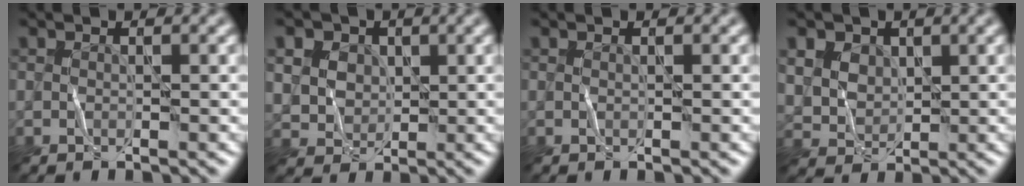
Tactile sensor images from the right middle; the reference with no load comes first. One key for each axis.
{"total": 5.4, "fx": 2.9, "fy": 4.2, "fz": 1.8, "tx": -0.072, "ty": 0.025, "tz": 0.052}
{"total": 0.0}
{"total": 3.1, "fx": 1.9, "fy": 2.3, "fz": 0.8, "tx": -0.052, "ty": 0.011, "tz": 0.045}